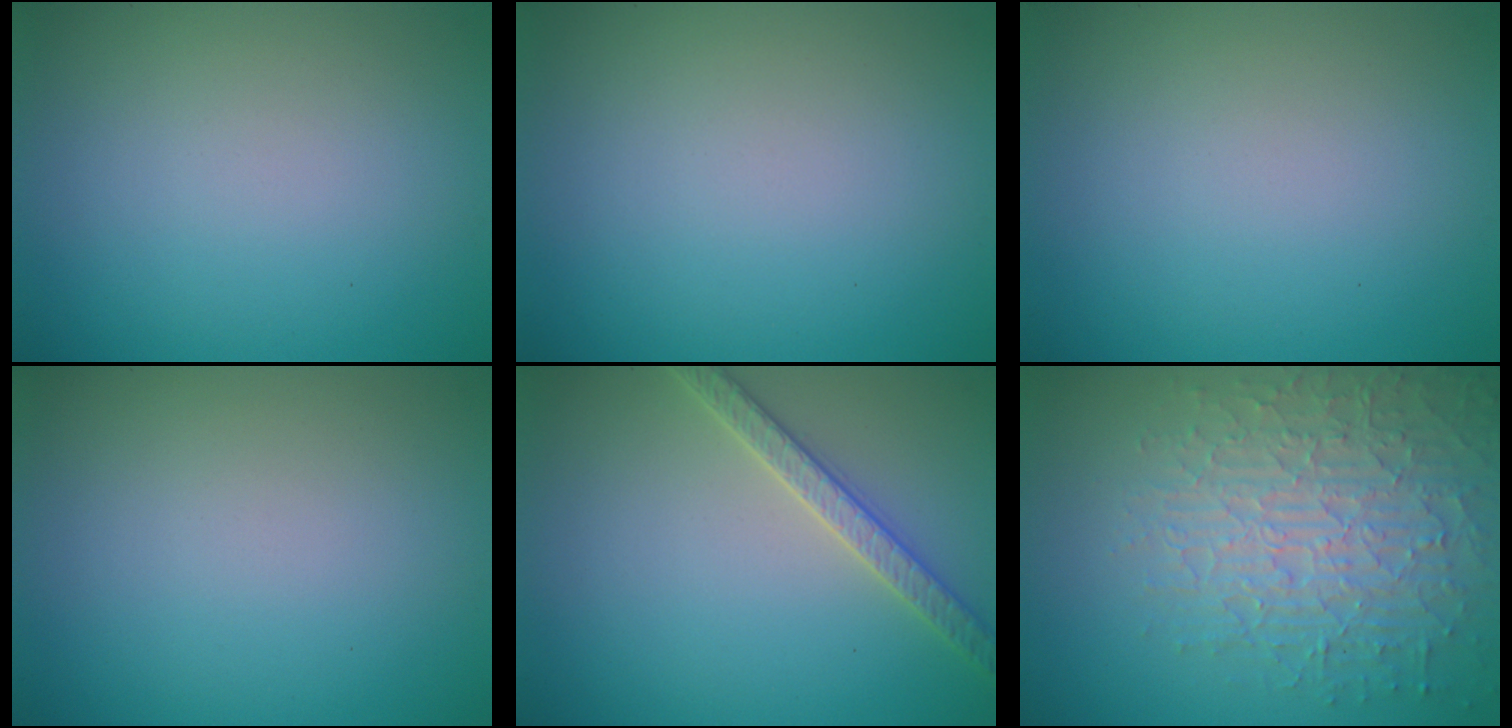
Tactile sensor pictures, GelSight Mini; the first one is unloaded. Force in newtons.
{"total": 0.0}
{"total": 0.0}
{"total": 0.0}
{"total": 2.7, "press": 2.7, "slide": 0.3}
{"total": 7.0, "press": 5.3, "slide": 4.5}